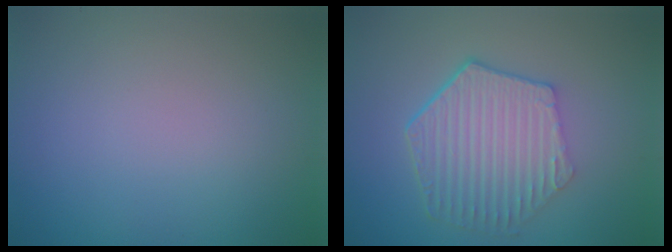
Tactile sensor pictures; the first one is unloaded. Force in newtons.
{"total": 6.1, "press": 4.6, "slide": 4.1}